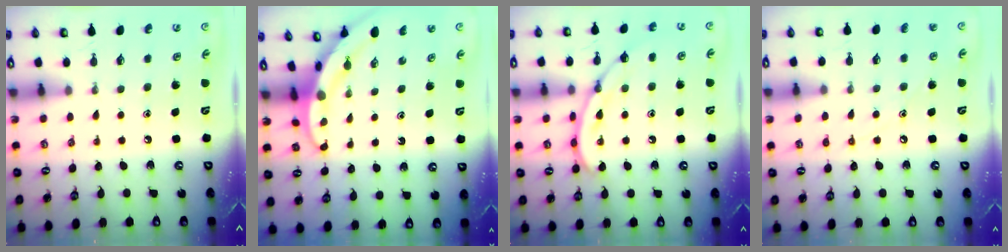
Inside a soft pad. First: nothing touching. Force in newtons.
{"total": 3.1, "press": 3.1, "slide": 0.2}
{"total": 11.6, "press": 11.5, "slide": 0.8}
{"total": 6.7, "press": 6.6, "slide": 0.7}